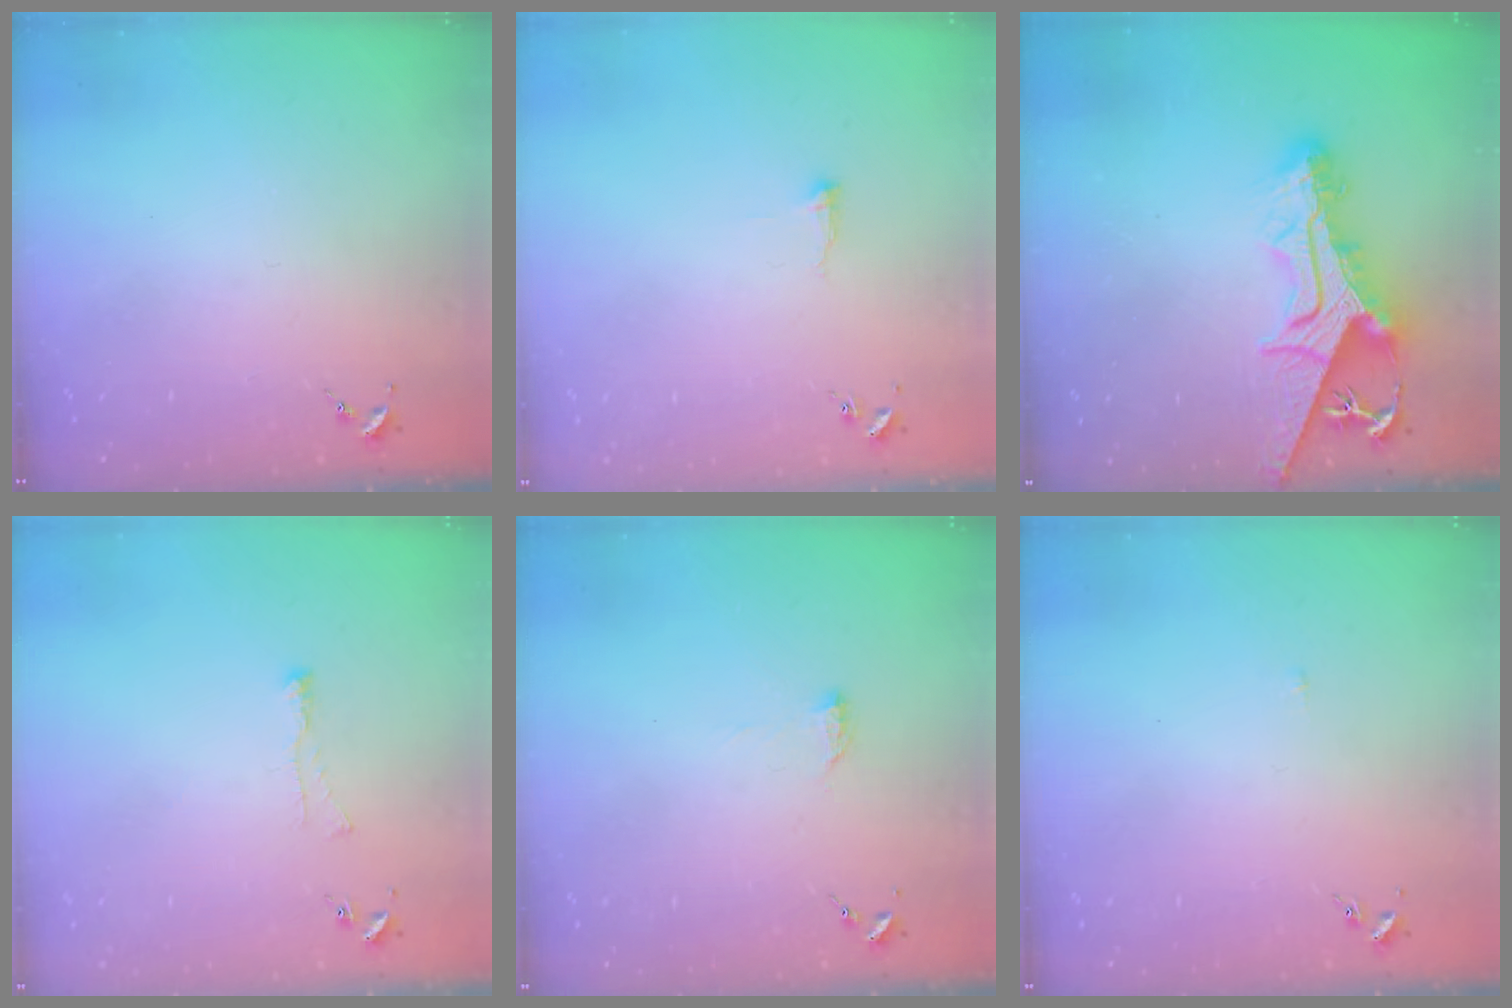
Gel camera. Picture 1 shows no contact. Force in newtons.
{"total": 4.6, "press": 4.5, "slide": 0.7}
{"total": 18.3, "press": 18.2, "slide": 1.9}
{"total": 2.7, "press": 2.6, "slide": 0.7}
{"total": 5.5, "press": 5.5, "slide": 0.7}
{"total": 2.6, "press": 2.6, "slide": 0.3}